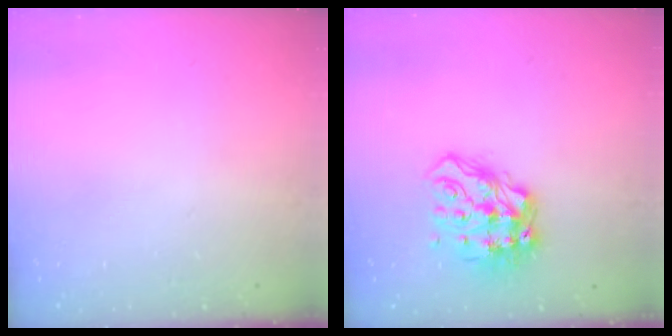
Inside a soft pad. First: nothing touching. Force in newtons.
{"total": 13.6, "press": 13.5, "slide": 1.7}